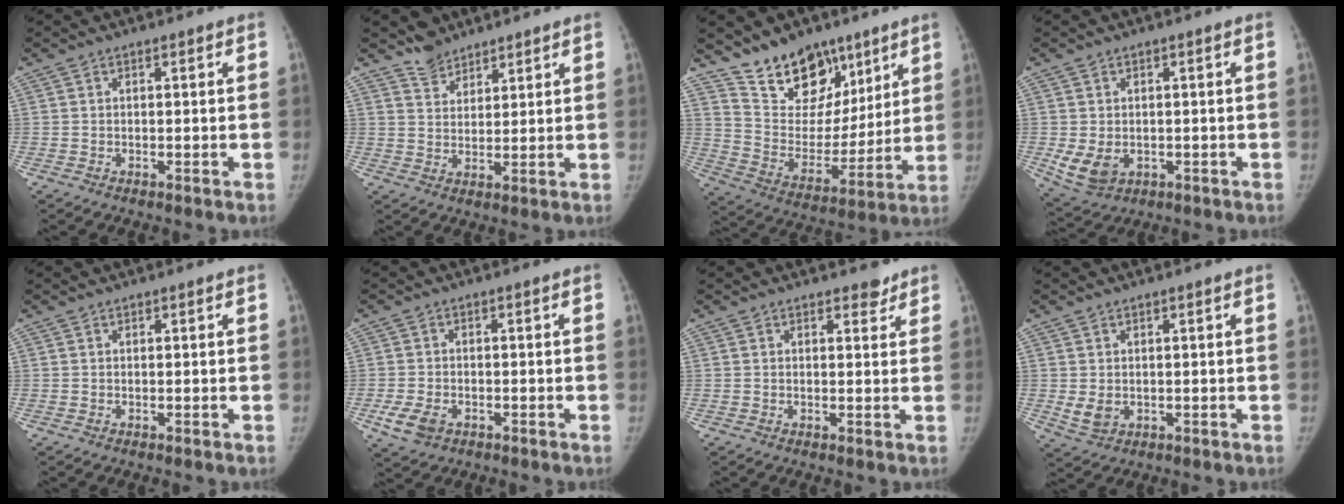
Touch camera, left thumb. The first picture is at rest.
{"total": 4.7, "force": [4.1, 2.3, 0.3], "torque": [0.021, -0.032, 0.073]}
{"total": 17.1, "force": [12.1, 10.3, 6.1], "torque": [-0.040, -0.079, 0.216]}
{"total": 6.1, "force": [-1.1, 4.5, 3.9], "torque": [-0.064, -0.007, -0.004]}
{"total": 0.0}
{"total": 5.1, "force": [-2.2, 3.5, 2.9], "torque": [-0.056, 0.003, -0.035]}
{"total": 1.9, "force": [1.6, 1.0, 0.4], "torque": [0.010, -0.010, 0.016]}
{"total": 3.3, "force": [-0.2, 2.6, 2.0], "torque": [-0.030, -0.007, 0.009]}